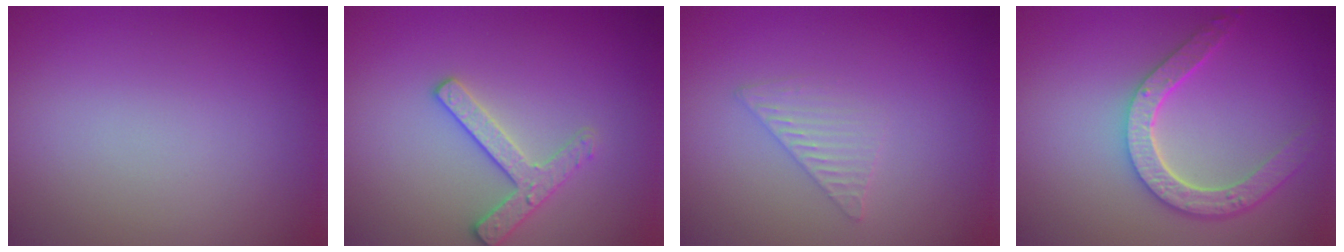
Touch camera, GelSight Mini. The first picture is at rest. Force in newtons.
{"total": 2.5, "press": 2.5, "slide": 0.3}
{"total": 1.6, "press": 1.6, "slide": 0.1}
{"total": 4.6, "press": 3.7, "slide": 2.7}